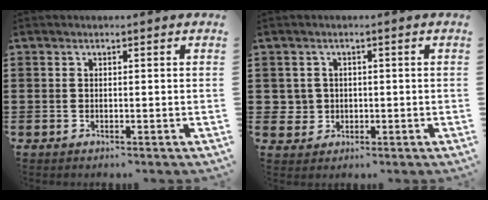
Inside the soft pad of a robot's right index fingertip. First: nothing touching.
{"total": 2.4, "force": [-0.1, 2.4, 0.3], "torque": [-0.018, 0.006, -0.005]}